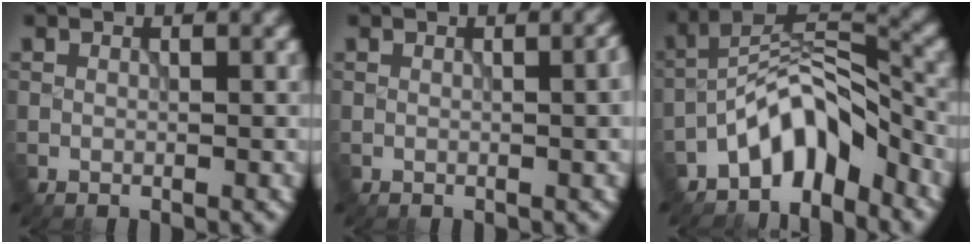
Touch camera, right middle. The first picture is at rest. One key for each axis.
{"total": 1.7, "fx": 0.1, "fy": 0.3, "fz": 1.7, "tx": -0.020, "ty": 0.003, "tz": 0.003}
{"total": 6.5, "fx": -4.6, "fy": 2.7, "fz": 3.7, "tx": -0.044, "ty": 0.015, "tz": -0.093}